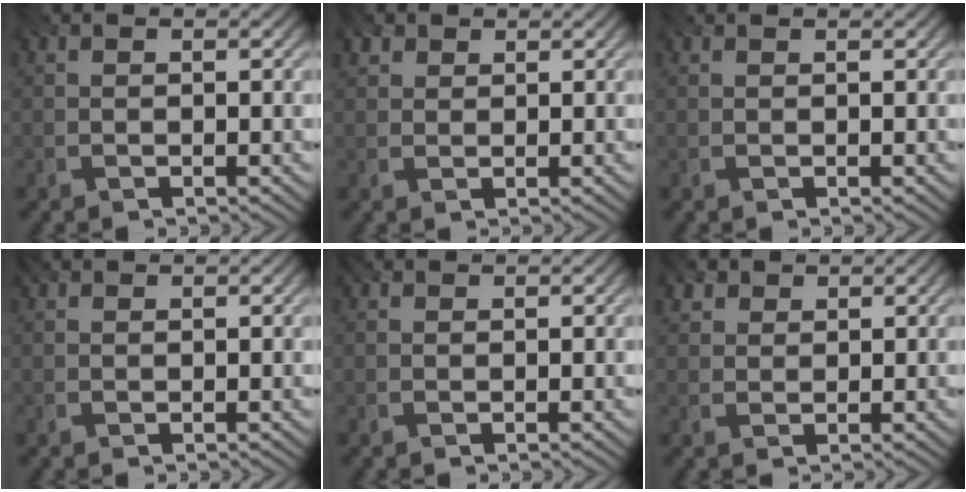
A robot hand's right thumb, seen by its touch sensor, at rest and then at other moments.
{"total": 1.9, "force": [1.3, 1.3, 0.7], "torque": [-0.019, 0.002, 0.028]}
{"total": 0.7, "force": [0.6, -0.1, 0.3], "torque": [-0.006, 0.000, 0.008]}
{"total": 1.3, "force": [1.1, 0.3, 0.5], "torque": [-0.013, 0.004, 0.018]}
{"total": 1.3, "force": [1.1, 0.4, 0.6], "torque": [-0.014, 0.004, 0.016]}
{"total": 2.5, "force": [1.7, 1.6, 0.9], "torque": [-0.027, -0.002, 0.038]}